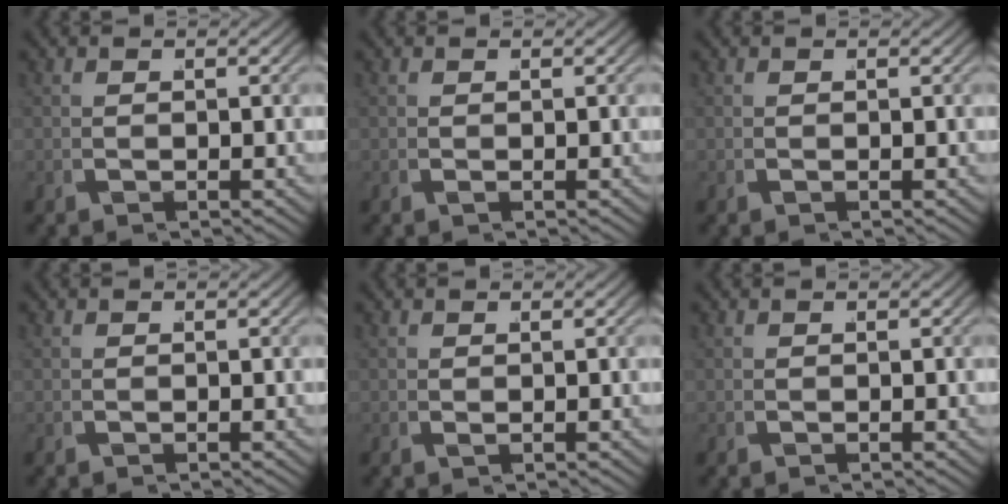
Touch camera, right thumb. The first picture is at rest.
{"total": 0.6, "force": [0.0, -0.6, -0.1], "torque": [0.005, 0.001, 0.000]}
{"total": 0.7, "force": [0.0, -0.7, -0.1], "torque": [0.006, 0.001, 0.000]}
{"total": 0.0}
{"total": 0.9, "force": [0.1, -0.9, -0.2], "torque": [0.009, 0.001, 0.005]}
{"total": 0.0}